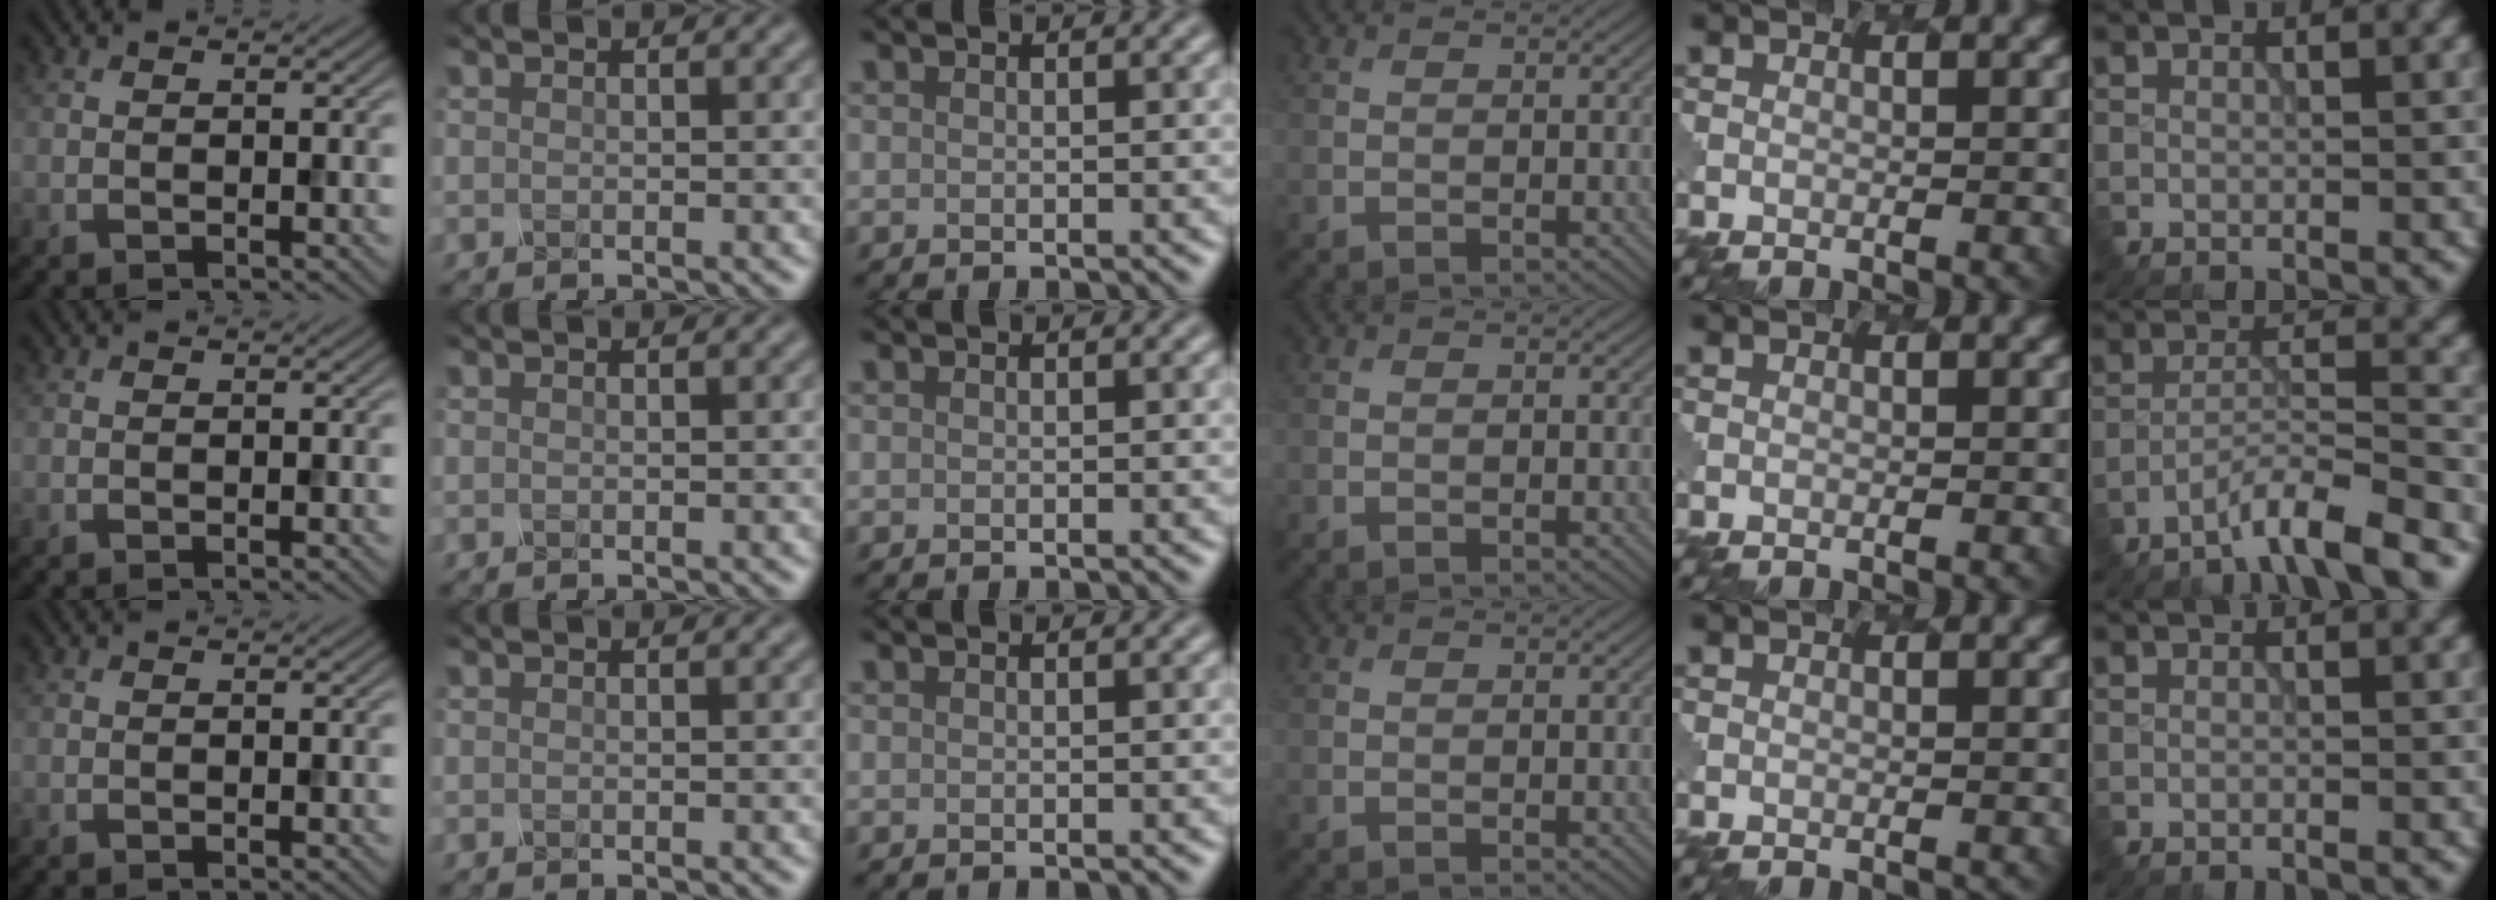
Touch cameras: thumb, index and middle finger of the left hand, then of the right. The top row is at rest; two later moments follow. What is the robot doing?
{"motion": "dispense", "object": "dispenser bottle"}